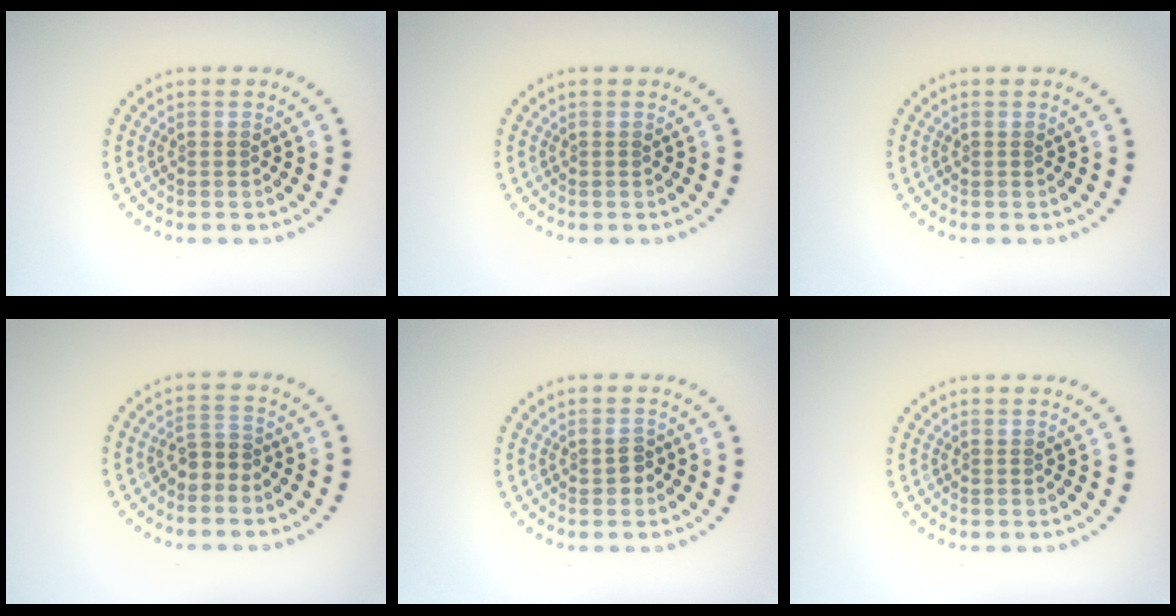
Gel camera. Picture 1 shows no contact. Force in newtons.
{"total": 0.0}
{"total": 0.0}
{"total": 1.9, "press": 1.6, "slide": 1.0}
{"total": 1.4, "press": 1.4, "slide": 0.1}
{"total": 0.0}